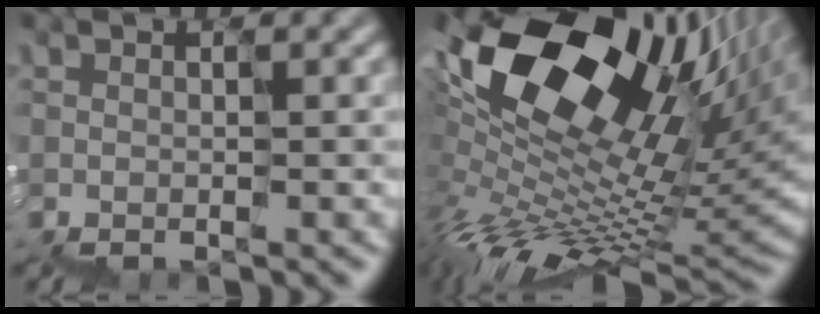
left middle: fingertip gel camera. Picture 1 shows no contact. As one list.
[{"total": 13.8, "force": [4.9, 8.0, 10.1], "torque": [-0.171, 0.006, 0.113]}]